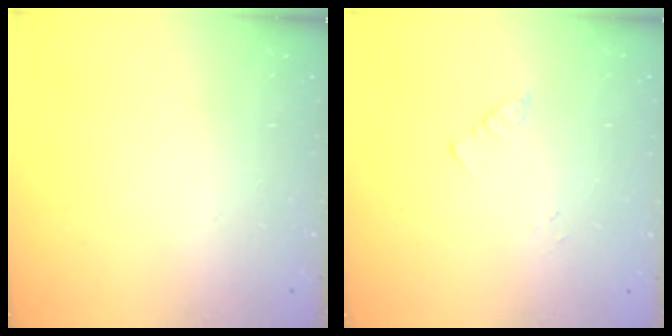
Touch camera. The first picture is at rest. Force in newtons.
{"total": 1.3, "press": 1.2, "slide": 0.1}